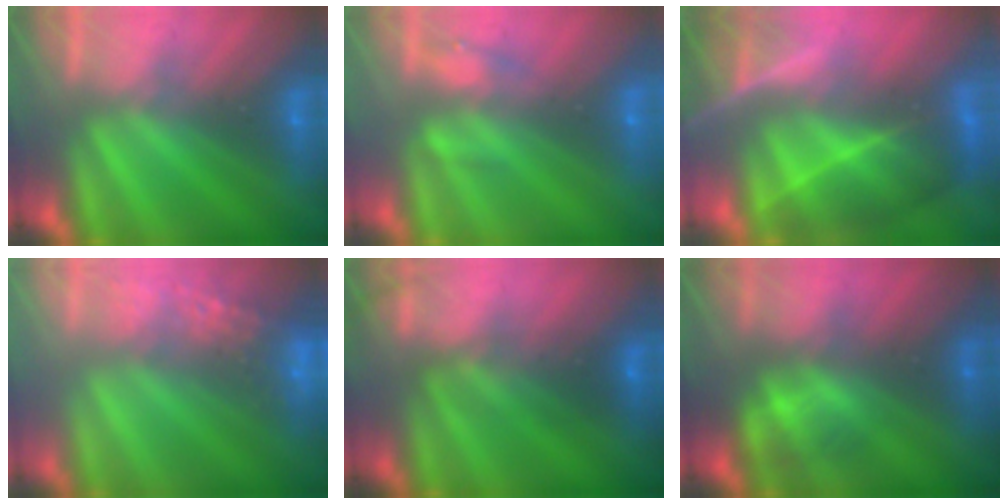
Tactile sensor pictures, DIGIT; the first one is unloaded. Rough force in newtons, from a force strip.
{"total": 2.2}
{"total": 7.1}
{"total": 8.1}
{"total": 10.9}
{"total": 2.3}